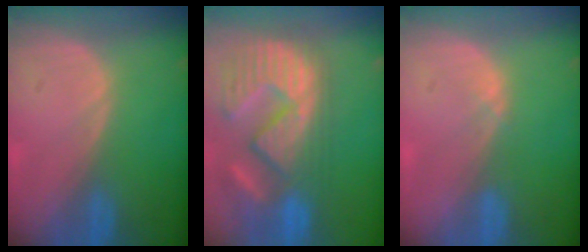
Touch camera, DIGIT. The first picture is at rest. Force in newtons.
{"total": 14.4, "press": 12.2, "slide": 7.6}
{"total": 0.7, "press": 0.6, "slide": 0.4}